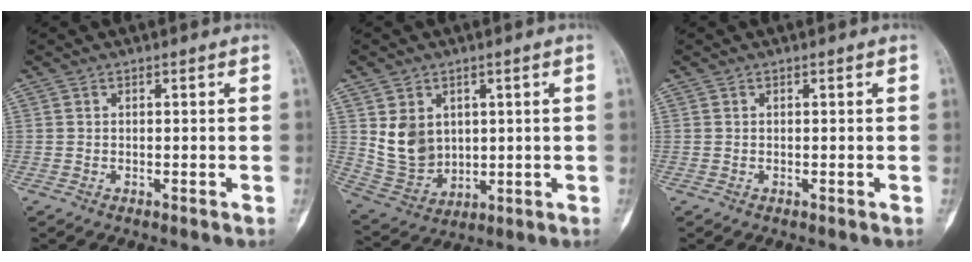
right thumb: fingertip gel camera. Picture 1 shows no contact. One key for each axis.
{"total": 9.3, "fx": 2.4, "fy": 7.5, "fz": 5.1, "tx": -0.069, "ty": -0.017, "tz": 0.070}
{"total": 0.0}